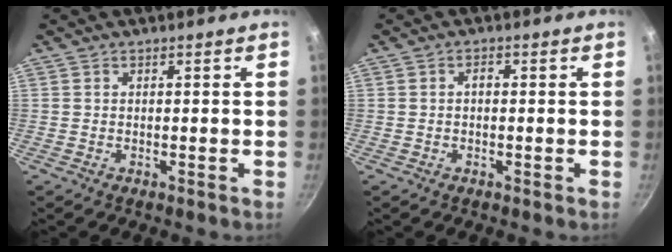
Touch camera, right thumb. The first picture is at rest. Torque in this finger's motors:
{"motor_torque": [0.88, 2.65, 0.41, -0.04, -0.02]}